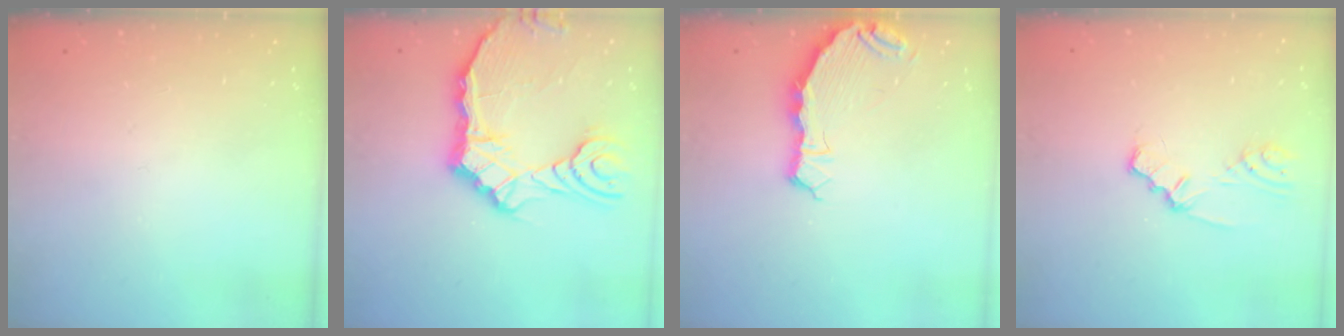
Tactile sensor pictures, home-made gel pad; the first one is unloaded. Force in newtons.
{"total": 14.7, "press": 14.1, "slide": 4.1}
{"total": 7.3, "press": 5.5, "slide": 4.8}
{"total": 2.1, "press": 2.1, "slide": 0.2}